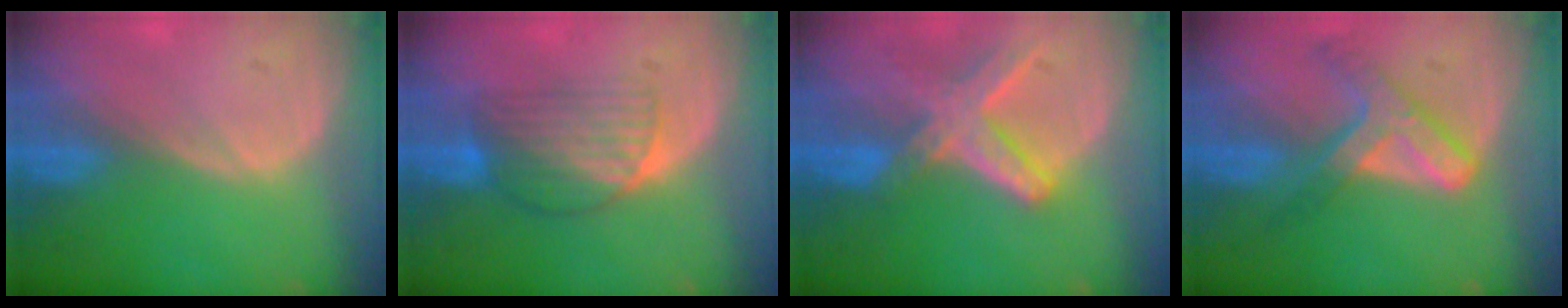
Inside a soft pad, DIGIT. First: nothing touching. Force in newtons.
{"total": 6.5, "press": 5.9, "slide": 2.6}
{"total": 8.2, "press": 7.1, "slide": 4.1}
{"total": 7.2, "press": 6.1, "slide": 3.9}